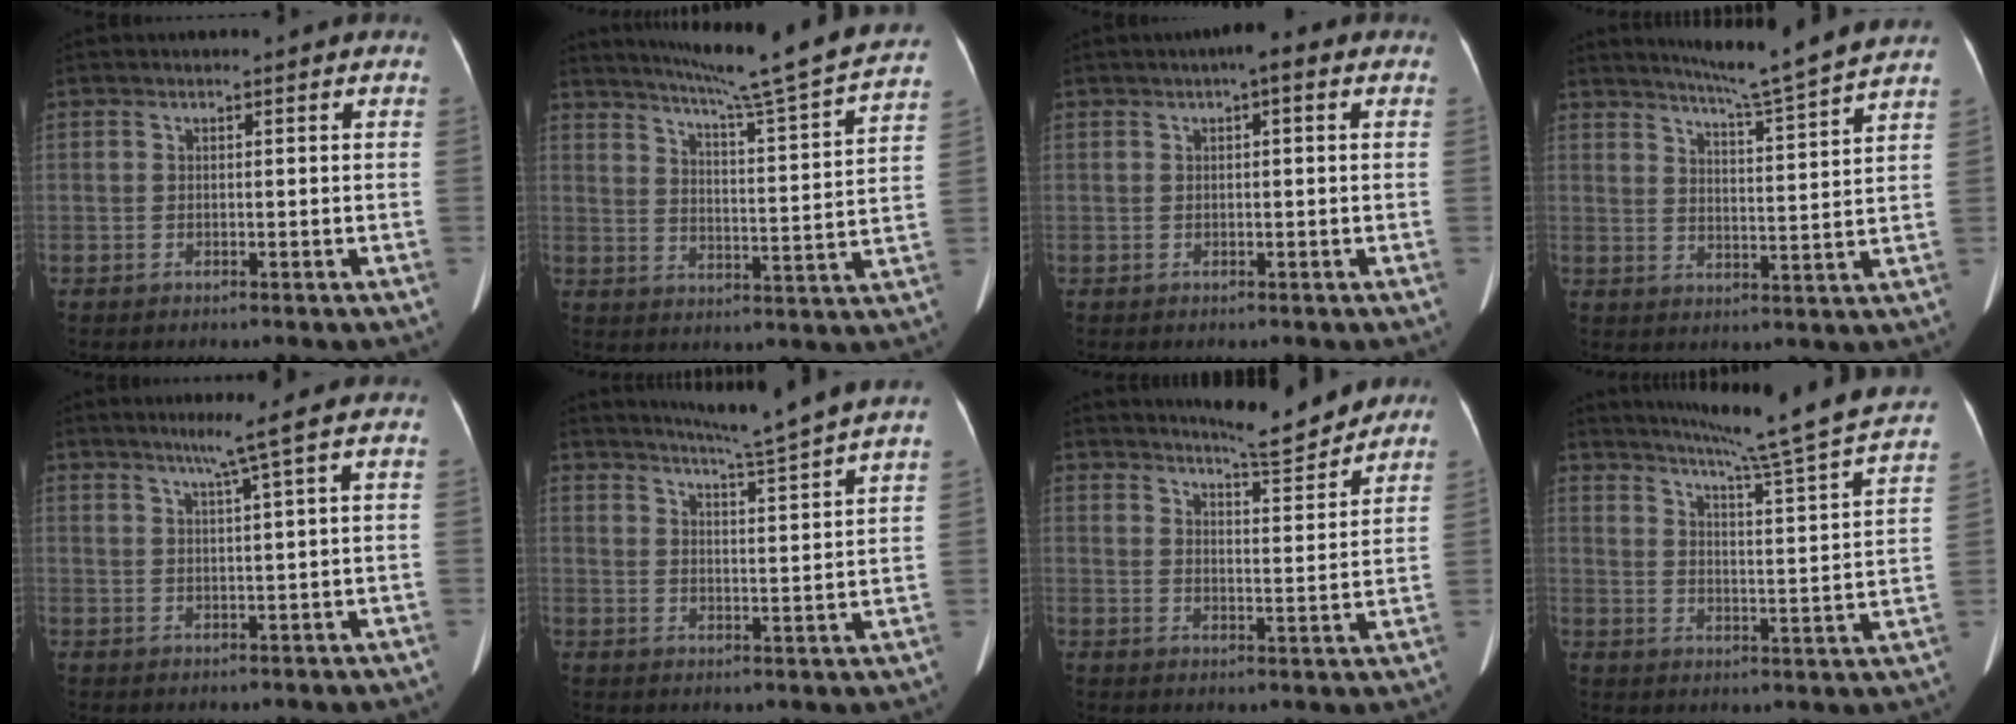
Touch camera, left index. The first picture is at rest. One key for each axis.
{"total": 21.4, "fx": 18.9, "fy": -1.4, "fz": 9.8, "tx": -0.157, "ty": -0.048, "tz": 0.244}
{"total": 2.7, "fx": 1.1, "fy": 0.6, "fz": 2.3, "tx": -0.033, "ty": 0.011, "tz": 0.009}
{"total": 11.9, "fx": 10.8, "fy": -2.0, "fz": 4.5, "tx": -0.080, "ty": -0.020, "tz": 0.148}
{"total": 3.5, "fx": 2.1, "fy": -1.4, "fz": 2.5, "tx": -0.048, "ty": -0.006, "tz": 0.043}
{"total": 10.4, "fx": 9.3, "fy": -2.4, "fz": 3.9, "tx": -0.069, "ty": -0.026, "tz": 0.127}
{"total": 7.7, "fx": 7.4, "fy": 0.3, "fz": 2.1, "tx": -0.039, "ty": -0.013, "tz": 0.103}
{"total": 20.8, "fx": 18.1, "fy": -1.6, "fz": 10.2, "tx": -0.158, "ty": -0.046, "tz": 0.230}